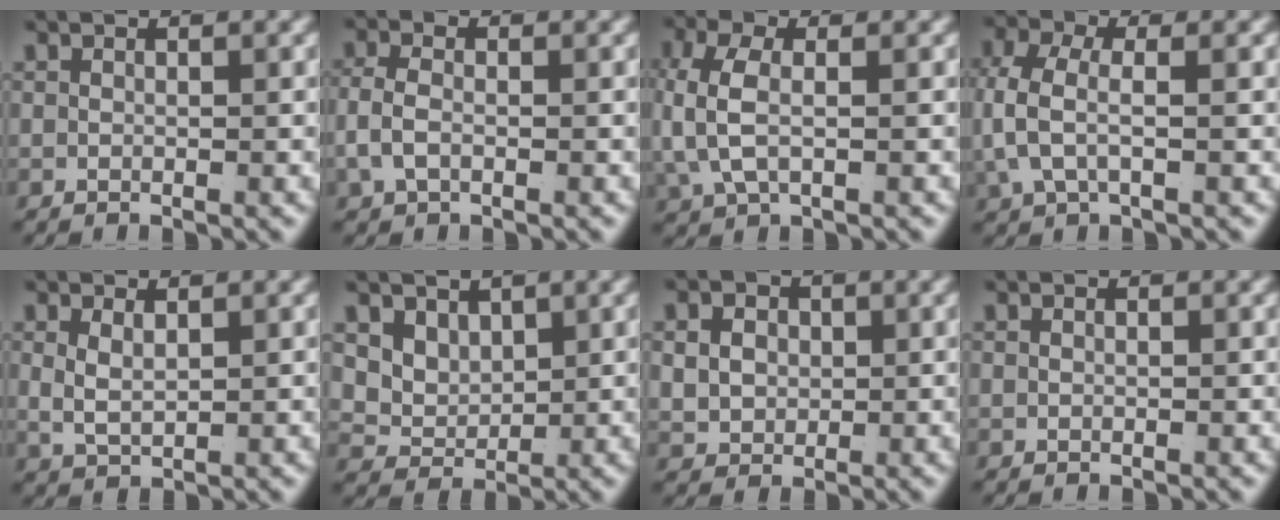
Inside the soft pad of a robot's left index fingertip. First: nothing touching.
{"total": 2.5, "force": [-0.5, 1.6, 1.9], "torque": [-0.058, -0.011, 0.000]}
{"total": 4.1, "force": [0.3, 2.4, 3.4], "torque": [-0.098, -0.015, 0.018]}
{"total": 4.6, "force": [0.1, 2.9, 3.5], "torque": [-0.093, -0.009, 0.009]}
{"total": 2.4, "force": [0.5, 1.6, 1.7], "torque": [-0.044, -0.013, 0.023]}
{"total": 5.9, "force": [1.3, 5.2, 2.3], "torque": [-0.083, -0.034, 0.034]}
{"total": 3.8, "force": [0.3, 3.3, 1.8], "torque": [-0.044, -0.016, 0.018]}
{"total": 0.0}